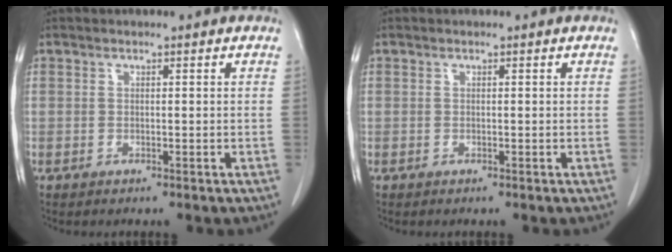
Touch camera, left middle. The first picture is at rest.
{"total": 0.0}